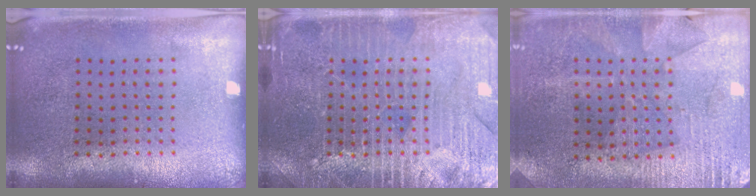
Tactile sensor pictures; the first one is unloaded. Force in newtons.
{"total": 4.2, "press": 4.2, "slide": 0.6}
{"total": 2.8, "press": 2.7, "slide": 0.7}